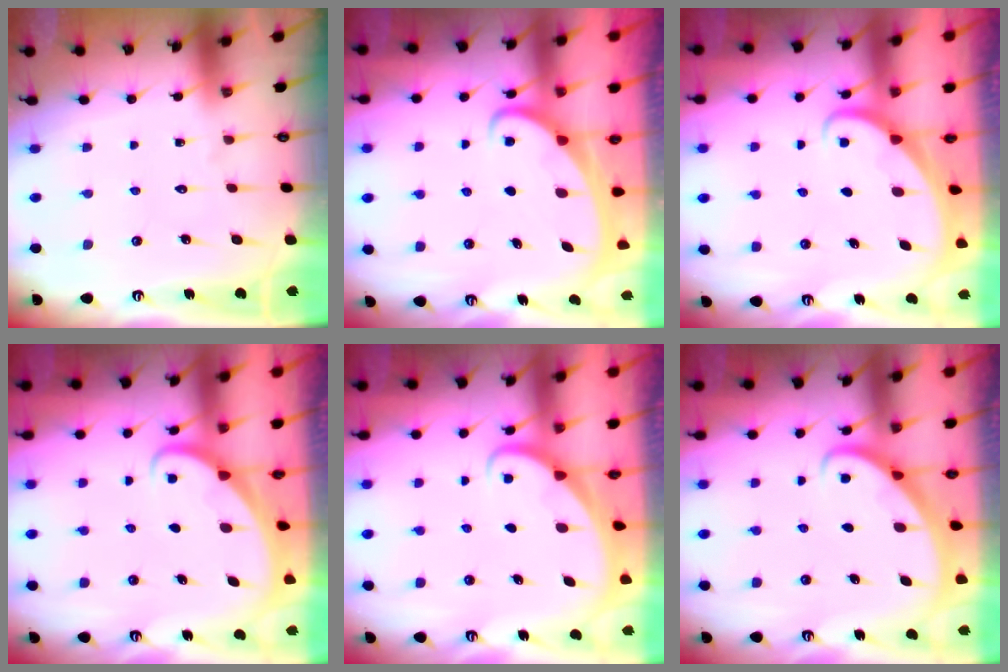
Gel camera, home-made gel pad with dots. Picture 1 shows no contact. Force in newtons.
{"total": 2.0, "press": 2.0, "slide": 0.3}
{"total": 1.7, "press": 1.7, "slide": 0.1}
{"total": 1.8, "press": 1.8, "slide": 0.0}
{"total": 1.8, "press": 1.8, "slide": 0.0}
{"total": 2.8, "press": 2.8, "slide": 0.2}